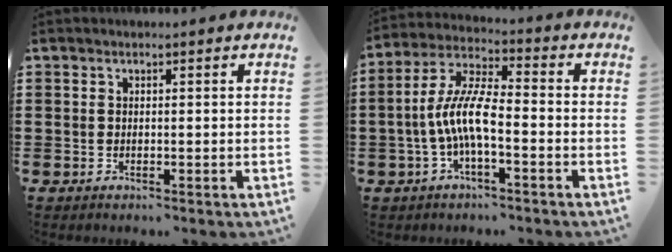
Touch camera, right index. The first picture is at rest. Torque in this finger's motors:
{"motor_torque": [1.74, -0.40, 0.63, 0.21]}